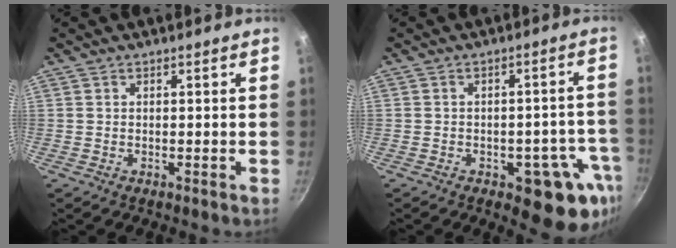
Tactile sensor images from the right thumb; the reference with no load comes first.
{"total": 11.8, "force": [-5.0, 5.9, 8.8], "torque": [-0.041, 0.027, -0.060]}